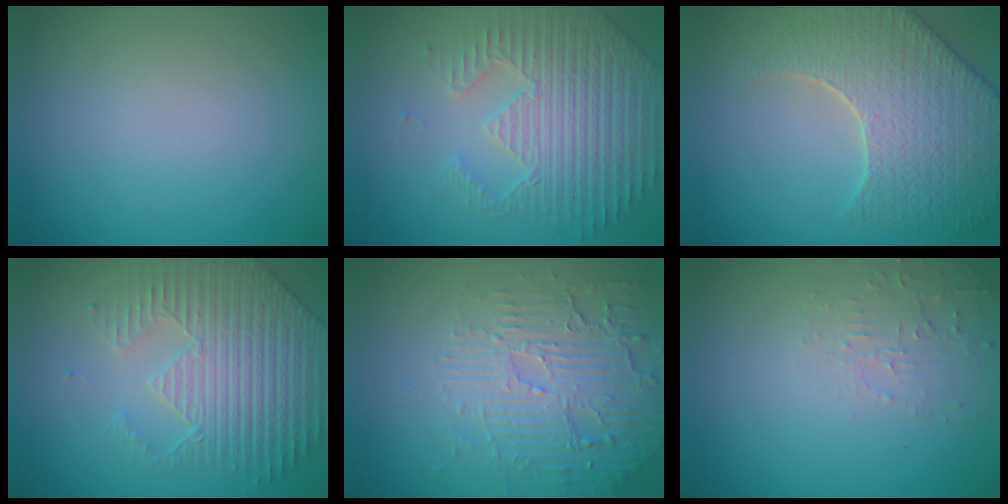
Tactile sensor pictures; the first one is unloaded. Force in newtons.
{"total": 4.9, "press": 4.5, "slide": 1.9}
{"total": 6.5, "press": 5.6, "slide": 3.3}
{"total": 4.2, "press": 4.1, "slide": 1.0}
{"total": 5.8, "press": 3.7, "slide": 4.5}
{"total": 1.9, "press": 1.9, "slide": 0.3}